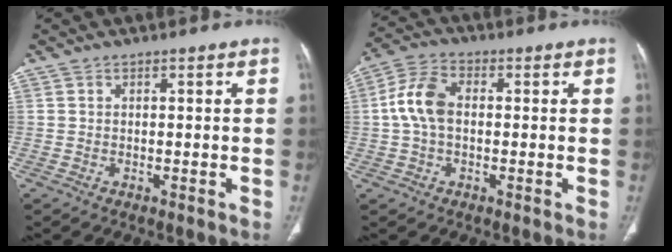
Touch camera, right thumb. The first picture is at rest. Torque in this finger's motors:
{"motor_torque": [0.00, 0.14, 0.53, 0.09, 0.17]}